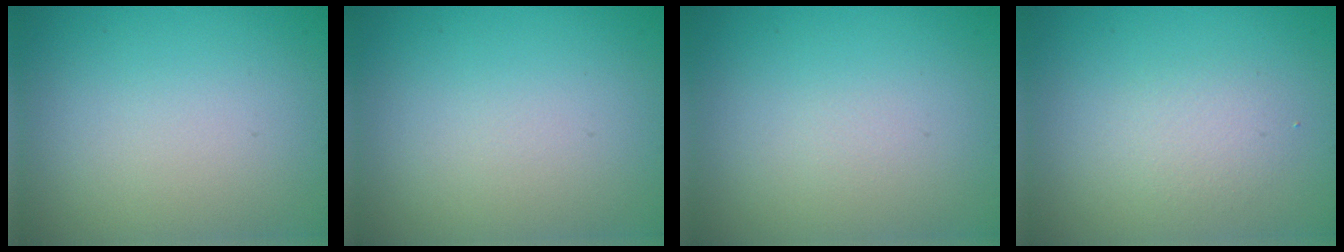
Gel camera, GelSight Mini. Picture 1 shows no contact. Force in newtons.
{"total": 0.0}
{"total": 0.0}
{"total": 1.5, "press": 1.5, "slide": 0.1}